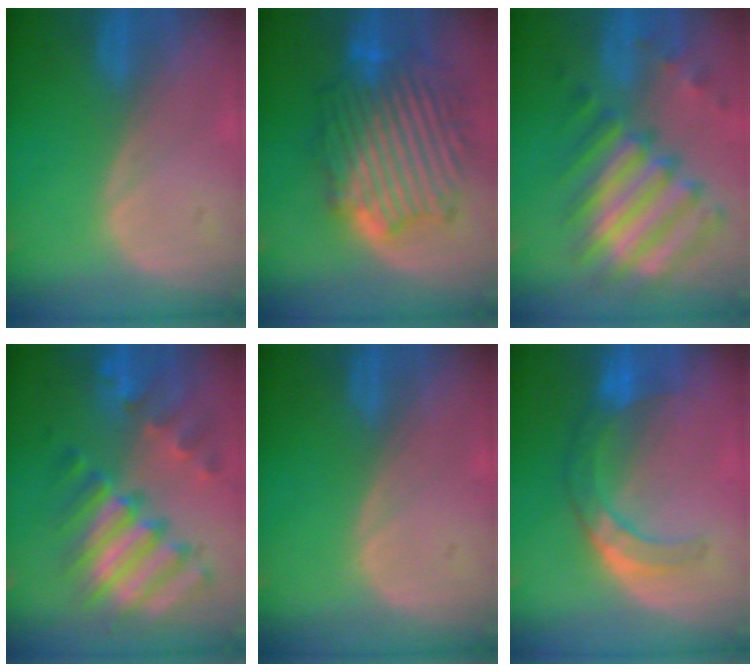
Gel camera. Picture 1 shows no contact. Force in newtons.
{"total": 13.2, "press": 13.2, "slide": 1.0}
{"total": 11.9, "press": 10.4, "slide": 5.8}
{"total": 11.6, "press": 10.0, "slide": 5.9}
{"total": 0.0}
{"total": 7.6, "press": 6.7, "slide": 3.6}